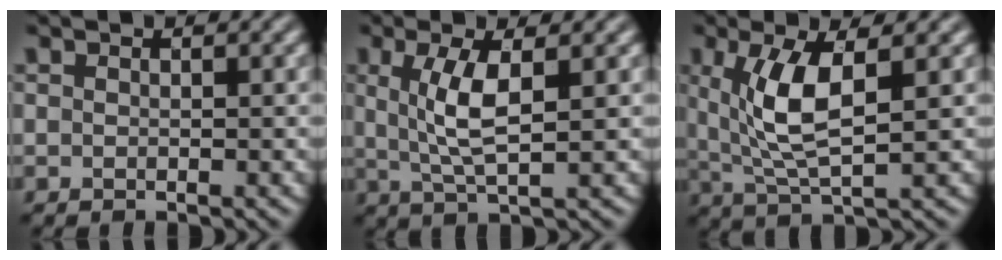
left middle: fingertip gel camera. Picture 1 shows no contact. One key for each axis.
{"total": 4.6, "fx": 0.5, "fy": 1.3, "fz": 4.3, "tx": -0.094, "ty": 0.001, "tz": 0.015}
{"total": 6.0, "fx": 1.1, "fy": 2.1, "fz": 5.5, "tx": -0.122, "ty": -0.006, "tz": 0.029}